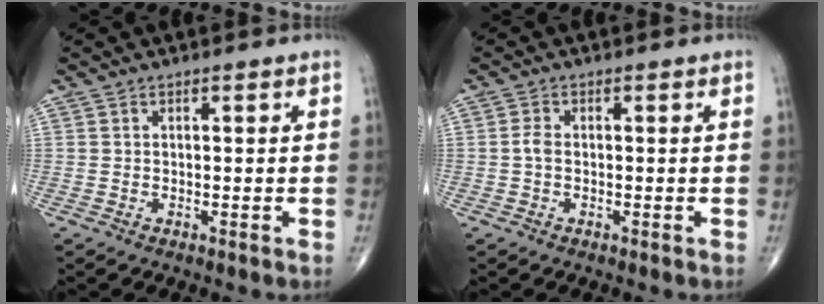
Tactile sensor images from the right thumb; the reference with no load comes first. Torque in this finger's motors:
{"motor_torque": [0.00, -0.23, 0.65, 0.05, 0.00]}